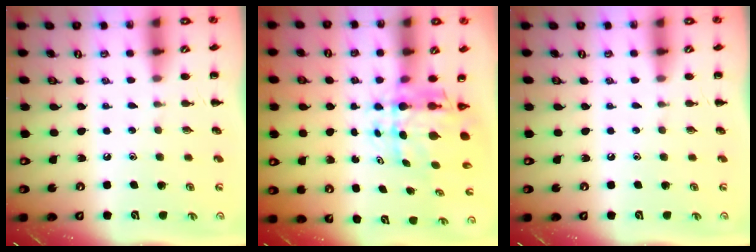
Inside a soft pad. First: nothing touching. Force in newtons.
{"total": 7.8, "press": 7.3, "slide": 2.7}
{"total": 0.0}